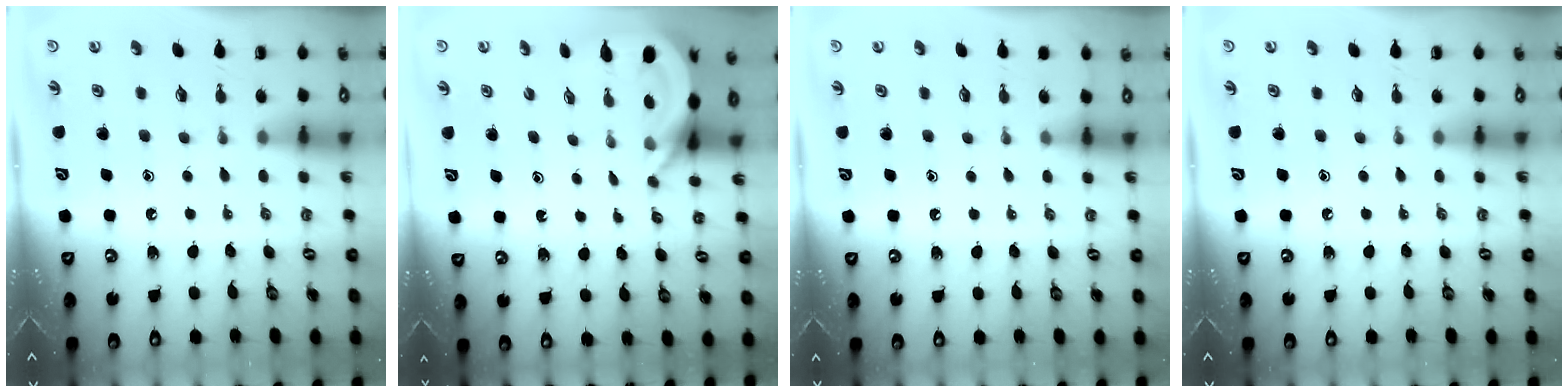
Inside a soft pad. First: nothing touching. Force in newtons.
{"total": 5.1, "press": 5.1, "slide": 0.4}
{"total": 2.9, "press": 2.9, "slide": 0.4}
{"total": 0.0}